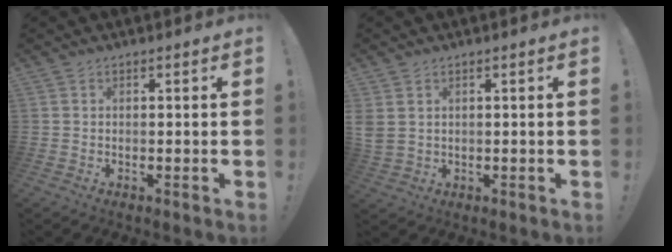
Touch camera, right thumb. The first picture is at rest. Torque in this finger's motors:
{"motor_torque": [-0.25, 0.71, 0.80, -0.69, 0.54]}